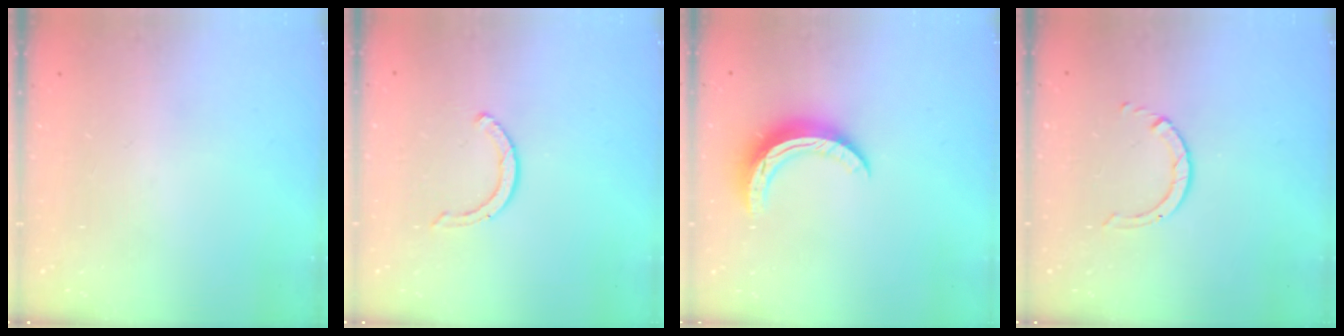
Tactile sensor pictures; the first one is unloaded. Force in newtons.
{"total": 2.9, "press": 2.9, "slide": 0.4}
{"total": 9.9, "press": 9.9, "slide": 0.2}
{"total": 1.7, "press": 1.7, "slide": 0.1}